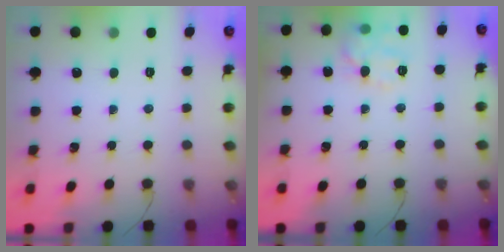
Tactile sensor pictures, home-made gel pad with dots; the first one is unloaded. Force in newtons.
{"total": 11.2, "press": 11.2, "slide": 0.2}